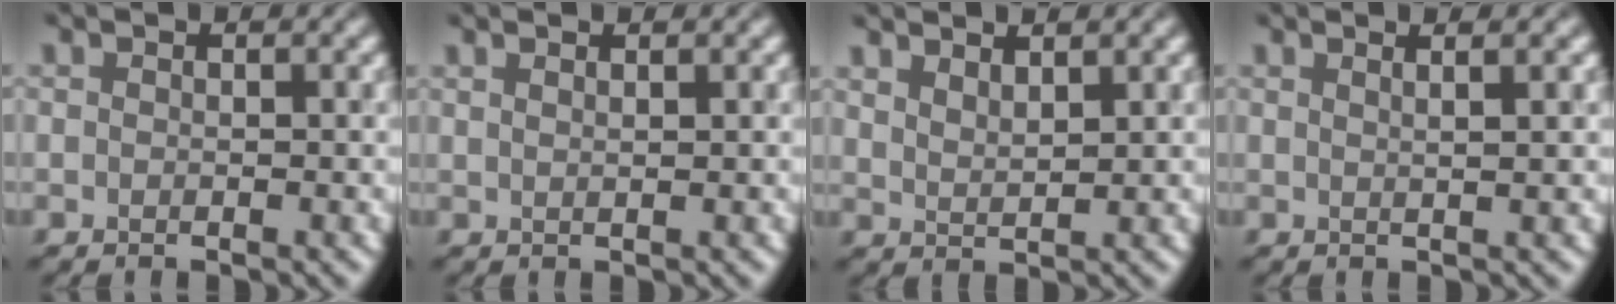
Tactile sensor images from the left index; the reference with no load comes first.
{"total": 1.9, "force": [1.2, 0.8, 1.2], "torque": [0.001, 0.001, -0.003]}
{"total": 2.1, "force": [1.8, 0.5, 1.0], "torque": [-0.014, 0.006, 0.032]}
{"total": 3.3, "force": [1.8, 1.3, 2.5], "torque": [-0.010, 0.016, -0.008]}